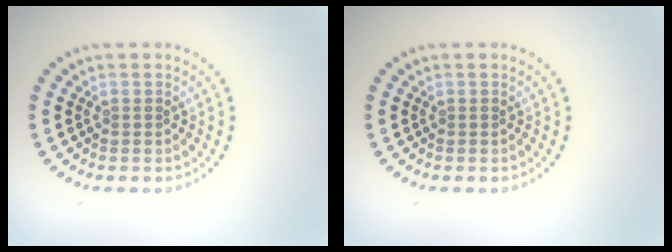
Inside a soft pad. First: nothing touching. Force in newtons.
{"total": 0.0}